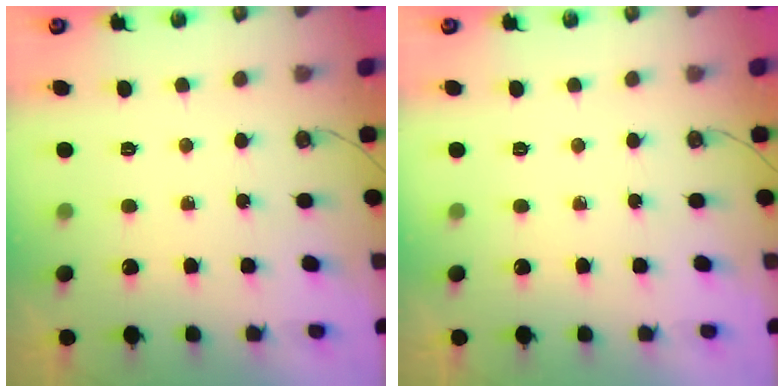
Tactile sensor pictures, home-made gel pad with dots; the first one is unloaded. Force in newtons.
{"total": 0.0}